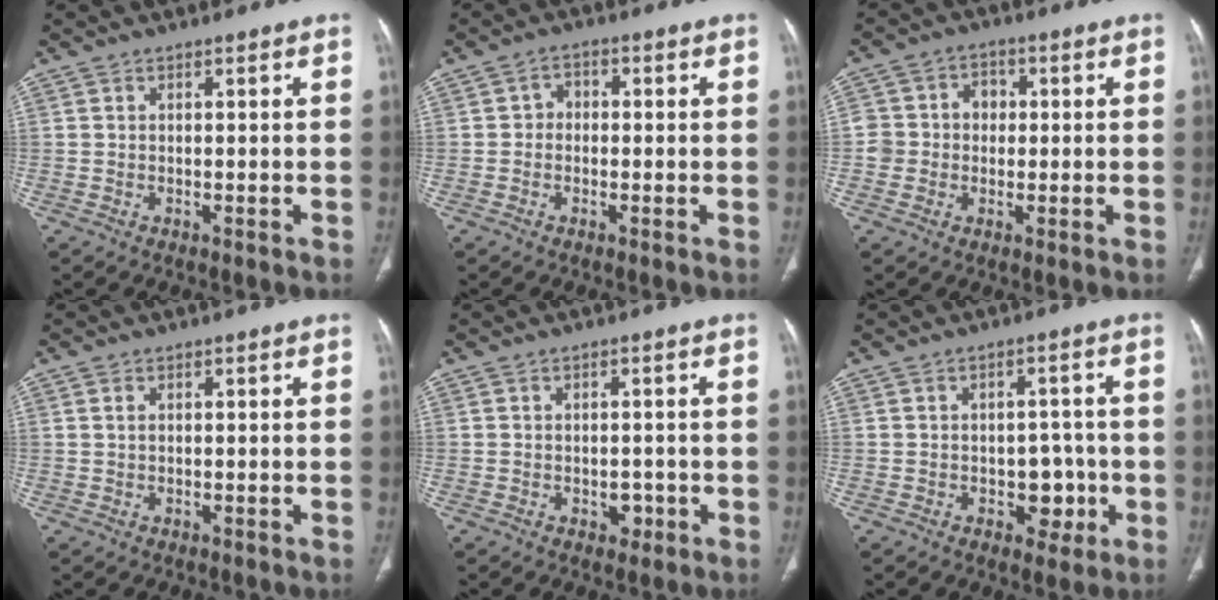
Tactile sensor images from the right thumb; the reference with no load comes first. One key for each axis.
{"total": 2.6, "fx": -0.3, "fy": 2.2, "fz": 1.3, "tx": -0.005, "ty": 0.012, "tz": -0.015}
{"total": 6.8, "fx": -0.1, "fy": 6.3, "fz": 2.4, "tx": -0.011, "ty": 0.024, "tz": -0.005}
{"total": 1.1, "fx": 0.4, "fy": 0.6, "fz": 0.8, "tx": -0.019, "ty": 0.003, "tz": 0.011}
{"total": 2.5, "fx": -0.9, "fy": 1.9, "fz": 1.4, "tx": -0.006, "ty": 0.004, "tz": -0.009}
{"total": 5.9, "fx": -1.7, "fy": 4.1, "fz": 3.8, "tx": -0.016, "ty": 0.014, "tz": -0.018}